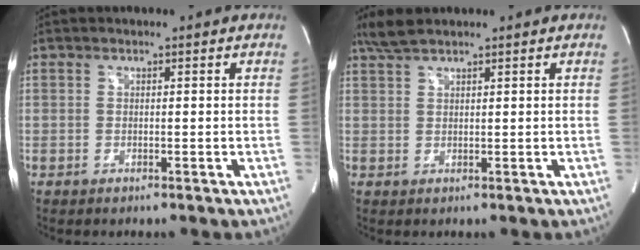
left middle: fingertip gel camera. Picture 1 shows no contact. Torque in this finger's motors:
{"motor_torque": [0.17, -0.04, -0.03, 0.02]}